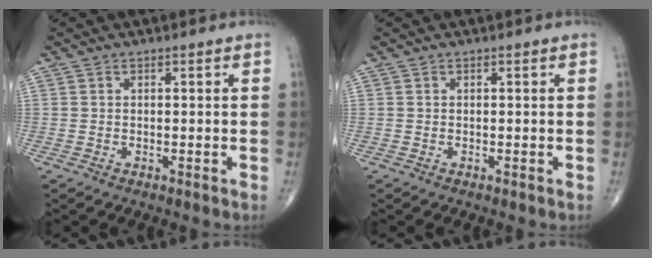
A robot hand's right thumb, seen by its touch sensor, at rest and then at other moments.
{"total": 0.0}